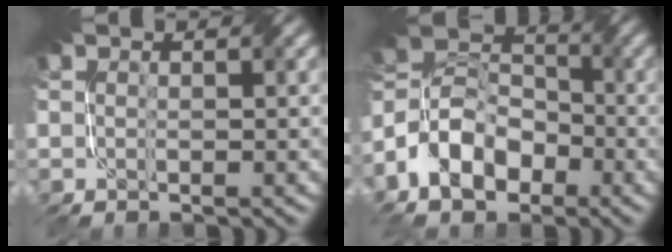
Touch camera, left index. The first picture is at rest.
{"total": 8.0, "force": [-4.2, 5.3, 4.2], "torque": [-0.081, 0.006, -0.097]}